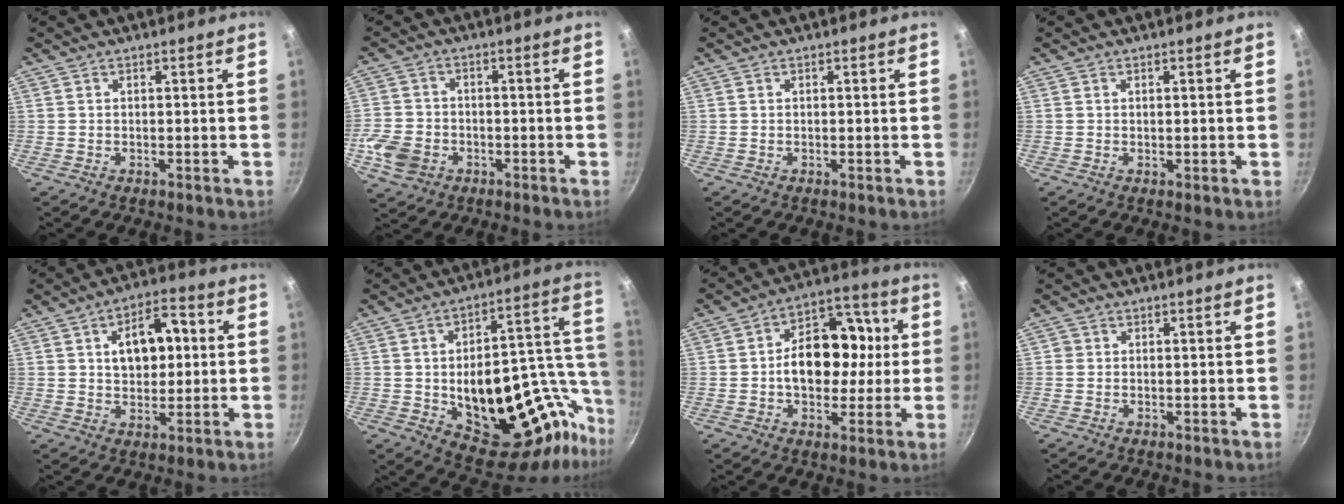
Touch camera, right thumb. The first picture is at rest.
{"total": 7.7, "force": [-3.0, 6.0, 3.8], "torque": [-0.069, 0.012, -0.054]}
{"total": 0.0}
{"total": 0.5, "force": [0.1, 0.1, 0.5], "torque": [-0.008, -0.004, 0.002]}
{"total": 11.0, "force": [2.0, 6.7, 8.5], "torque": [-0.100, 0.011, 0.029]}
{"total": 26.3, "force": [-9.6, 11.9, 21.4], "torque": [-0.216, 0.084, -0.116]}
{"total": 15.8, "force": [0.3, 10.7, 11.6], "torque": [-0.128, 0.034, 0.000]}
{"total": 0.9, "force": [0.1, 0.9, 0.1], "torque": [0.003, 0.003, 0.001]}